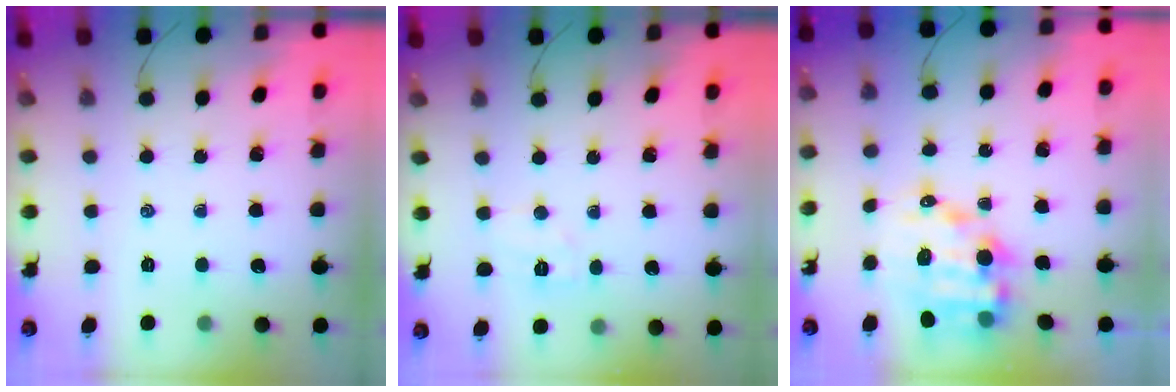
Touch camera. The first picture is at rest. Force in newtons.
{"total": 5.0, "press": 4.9, "slide": 1.1}
{"total": 11.6, "press": 11.2, "slide": 3.3}